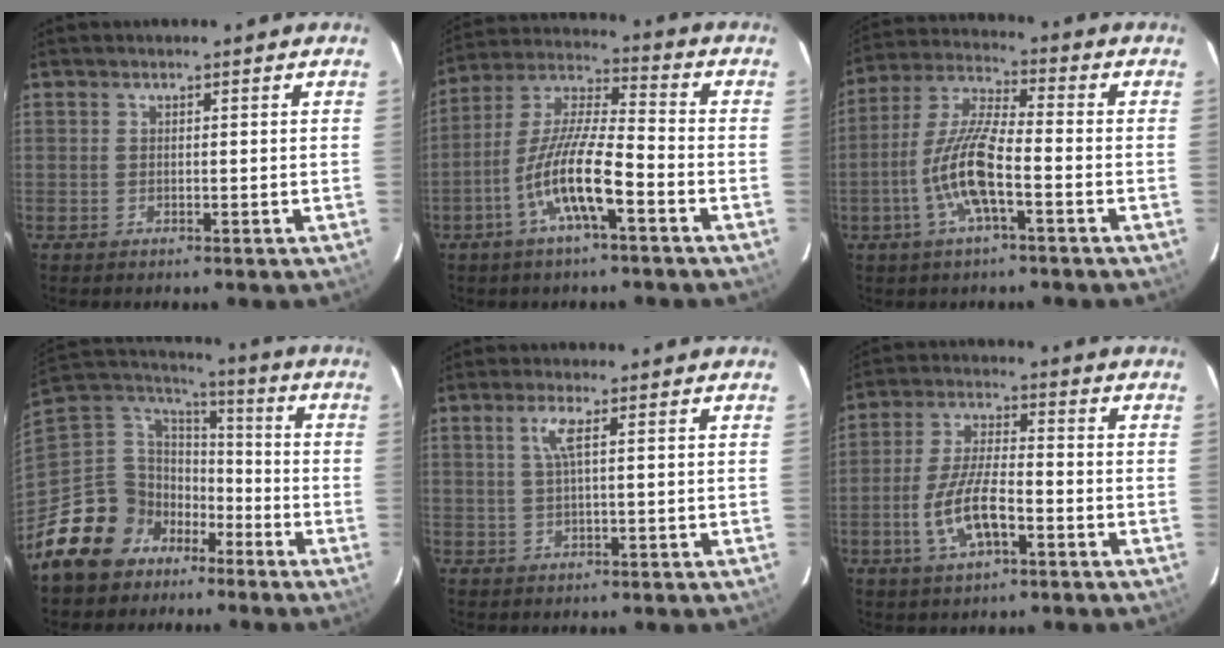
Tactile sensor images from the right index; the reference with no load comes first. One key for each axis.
{"total": 12.5, "fx": -5.5, "fy": 1.9, "fz": 11.1, "tx": -0.222, "ty": -0.001, "tz": -0.108}
{"total": 11.2, "fx": -3.9, "fy": 2.1, "fz": 10.3, "tx": -0.217, "ty": 0.001, "tz": -0.078}
{"total": 15.7, "fx": -10.0, "fy": 11.6, "fz": 3.7, "tx": -0.107, "ty": 0.041, "tz": -0.174}
{"total": 3.0, "fx": 0.8, "fy": 0.1, "fz": 2.9, "tx": -0.059, "ty": 0.004, "tz": 0.016}
{"total": 9.9, "fx": -3.9, "fy": 3.2, "fz": 8.5, "tx": -0.174, "ty": -0.001, "tz": -0.069}